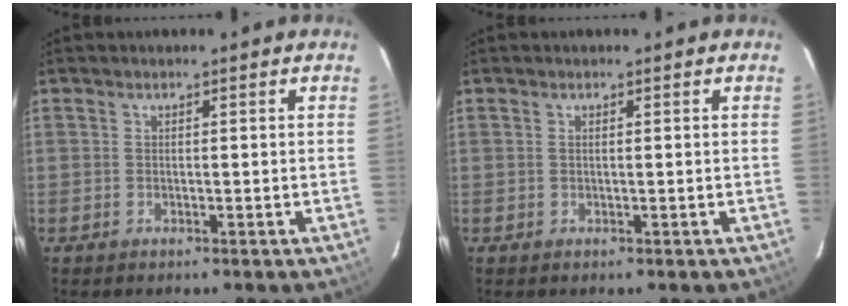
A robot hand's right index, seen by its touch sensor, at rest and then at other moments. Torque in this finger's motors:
{"motor_torque": [-0.09, -0.01, -0.03, 0.00]}